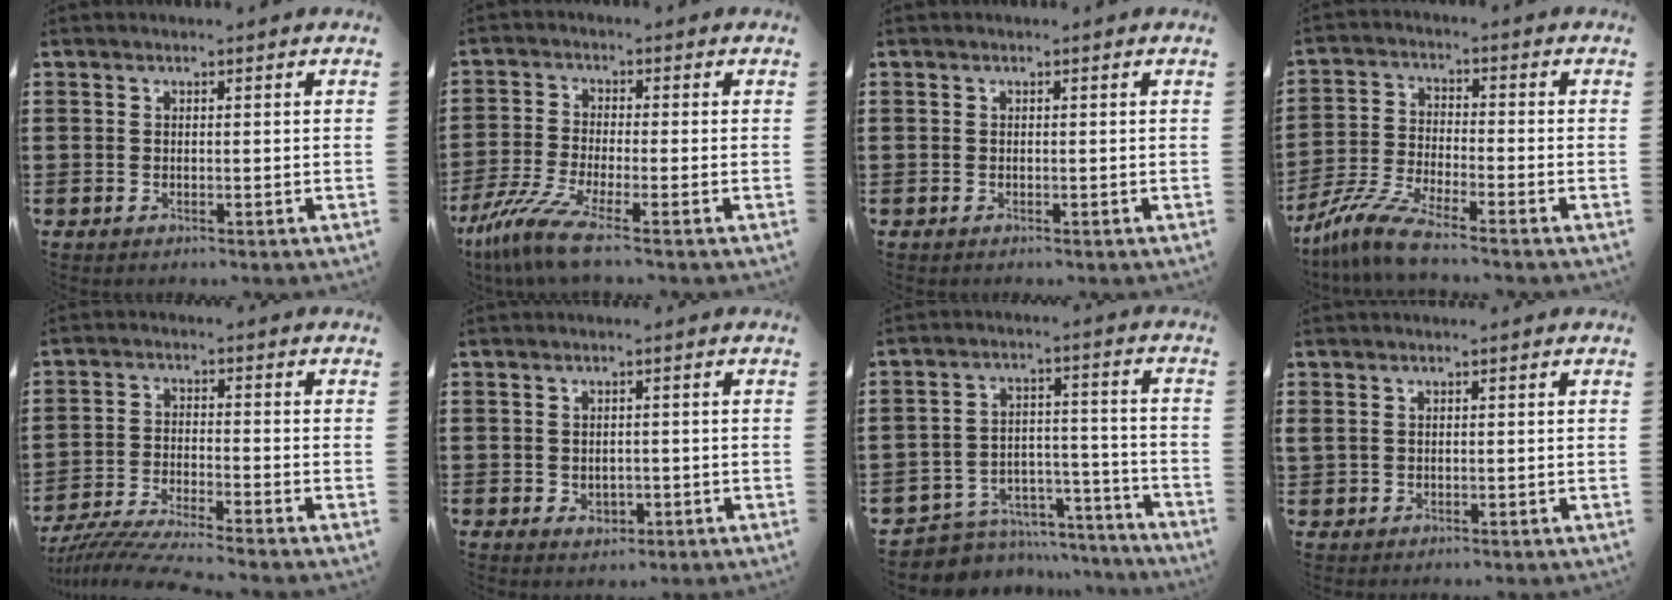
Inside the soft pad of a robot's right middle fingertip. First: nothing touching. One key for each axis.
{"total": 6.6, "fx": -4.4, "fy": 0.4, "fz": 4.9, "tx": -0.122, "ty": -0.025, "tz": -0.090}
{"total": 0.0}
{"total": 6.9, "fx": -5.9, "fy": 0.2, "fz": 3.5, "tx": -0.096, "ty": -0.017, "tz": -0.121}
{"total": 5.9, "fx": -5.6, "fy": -0.4, "fz": 1.9, "tx": -0.057, "ty": -0.023, "tz": -0.114}
{"total": 1.8, "fx": -0.3, "fy": 1.3, "fz": 1.2, "tx": -0.017, "ty": -0.002, "tz": -0.009}
{"total": 6.5, "fx": -6.2, "fy": 2.1, "fz": 0.7, "tx": -0.017, "ty": 0.018, "tz": -0.122}
{"total": 0.8, "fx": 0.5, "fy": 0.5, "fz": 0.3, "tx": -0.010, "ty": 0.004, "tz": 0.009}